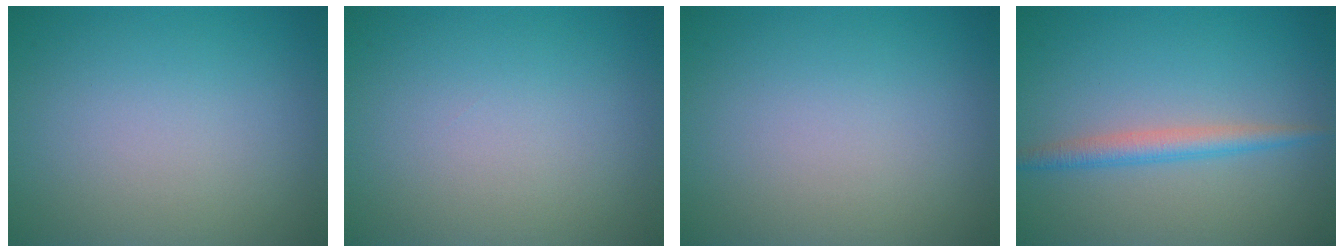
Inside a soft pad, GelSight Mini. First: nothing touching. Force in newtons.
{"total": 0.0}
{"total": 0.0}
{"total": 2.3, "press": 2.3, "slide": 0.1}